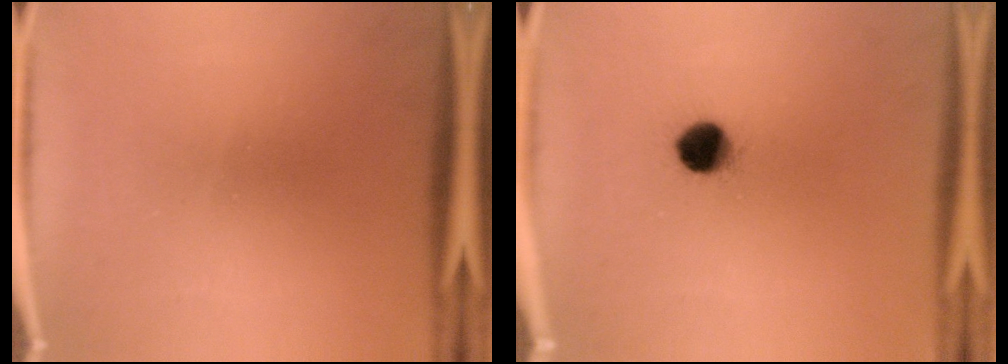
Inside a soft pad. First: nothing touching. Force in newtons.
{"total": 6.2}